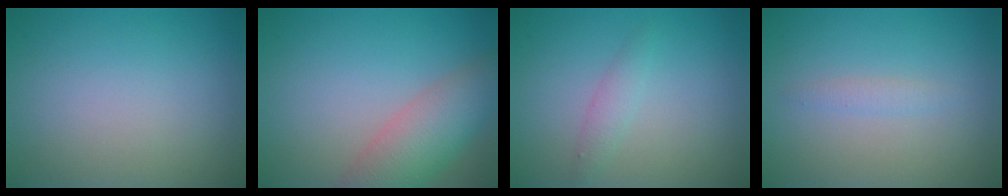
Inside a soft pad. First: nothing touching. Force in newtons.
{"total": 5.3, "press": 5.3, "slide": 0.3}
{"total": 1.4, "press": 1.4, "slide": 0.1}
{"total": 0.9, "press": 0.9, "slide": 0.2}